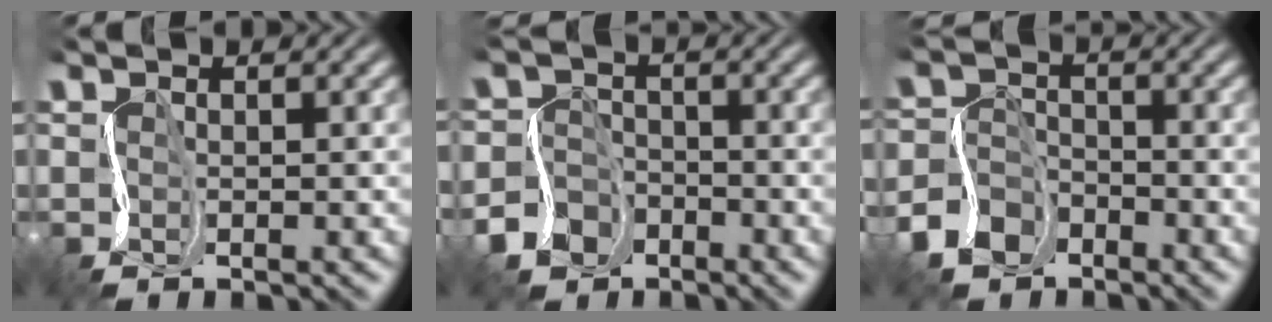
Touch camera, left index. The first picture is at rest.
{"total": 5.4, "force": [-3.4, 4.0, 1.0], "torque": [-0.007, -0.009, -0.071]}
{"total": 3.9, "force": [-2.7, 2.7, 1.1], "torque": [-0.030, 0.002, -0.059]}